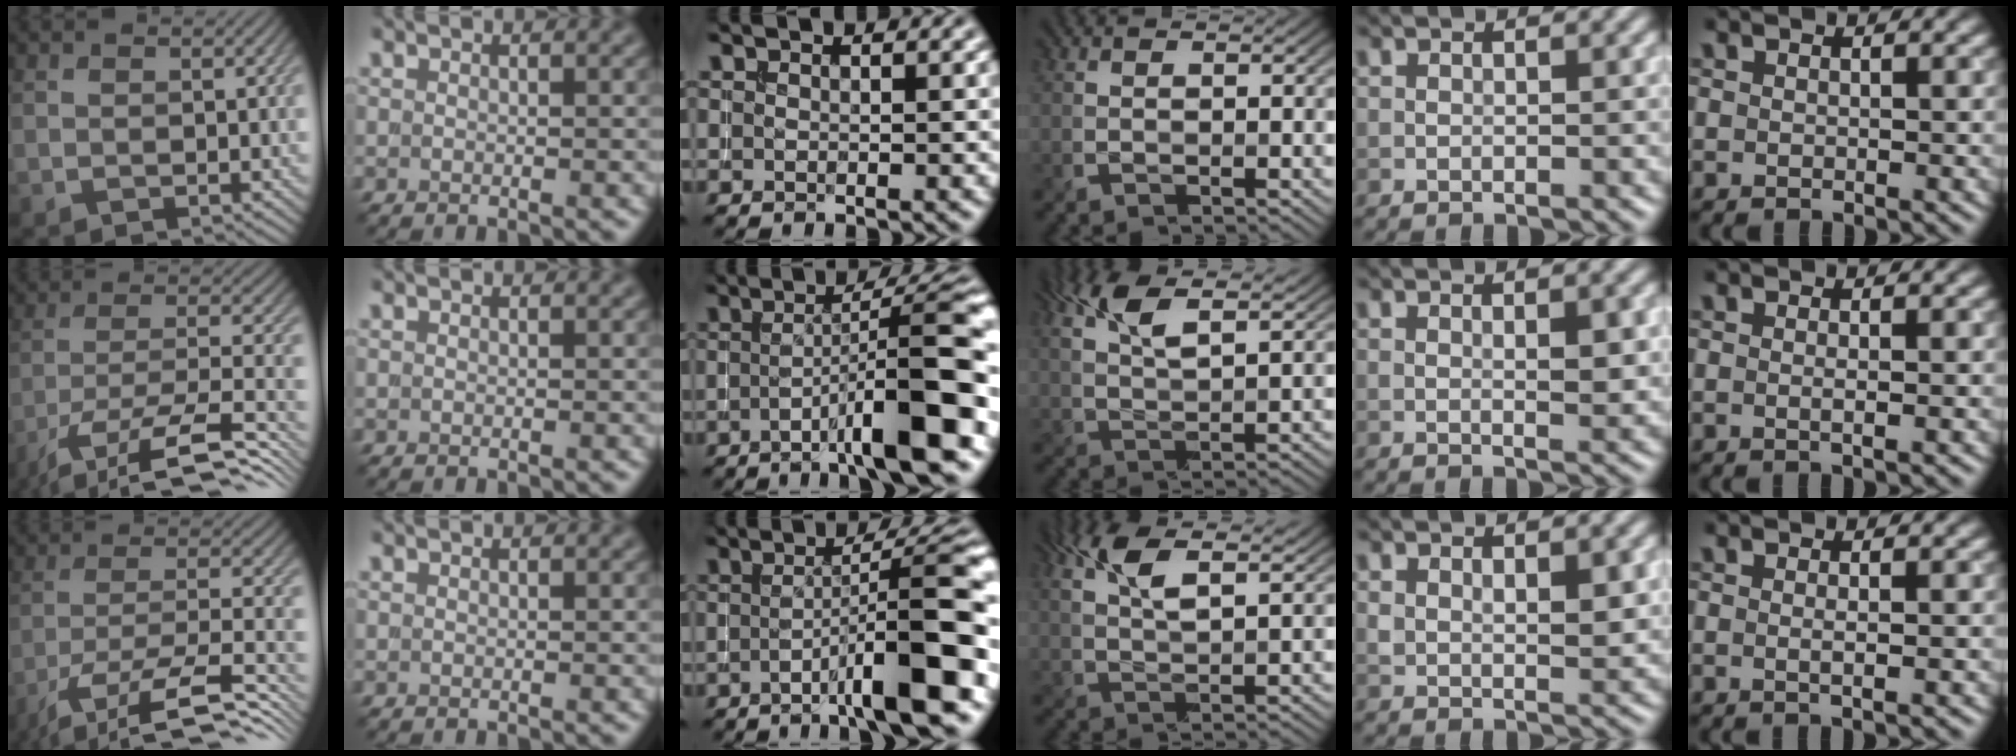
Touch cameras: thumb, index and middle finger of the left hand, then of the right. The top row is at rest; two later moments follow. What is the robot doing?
{"motion": "extract", "object": "backpack"}